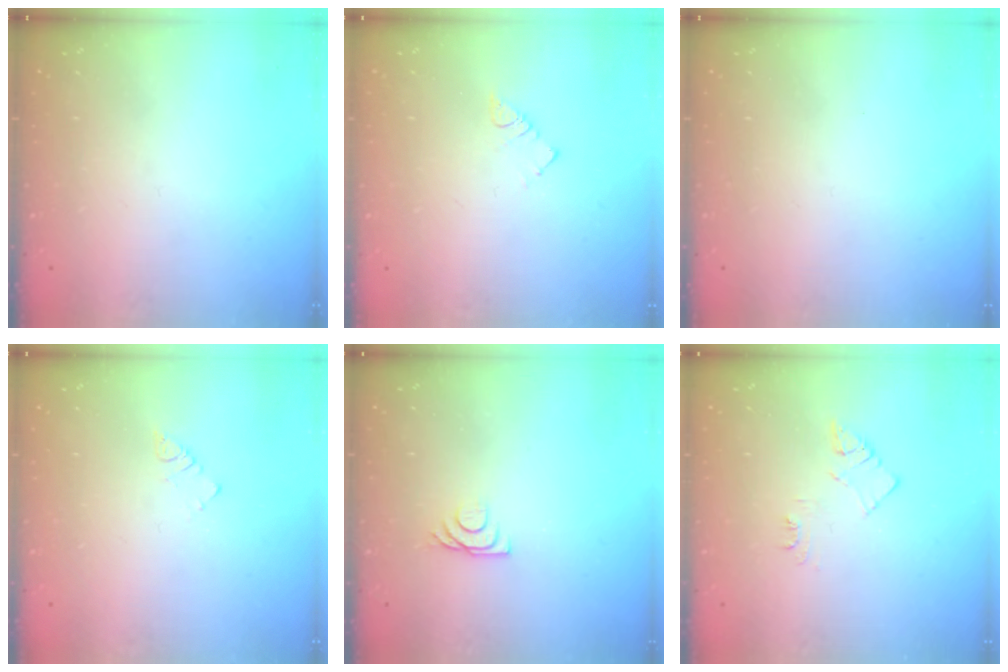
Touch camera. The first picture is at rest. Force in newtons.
{"total": 3.6, "press": 3.6, "slide": 0.2}
{"total": 1.7, "press": 1.6, "slide": 0.1}
{"total": 2.3, "press": 2.3, "slide": 0.4}
{"total": 5.3, "press": 5.3, "slide": 0.6}
{"total": 5.5, "press": 5.4, "slide": 0.7}